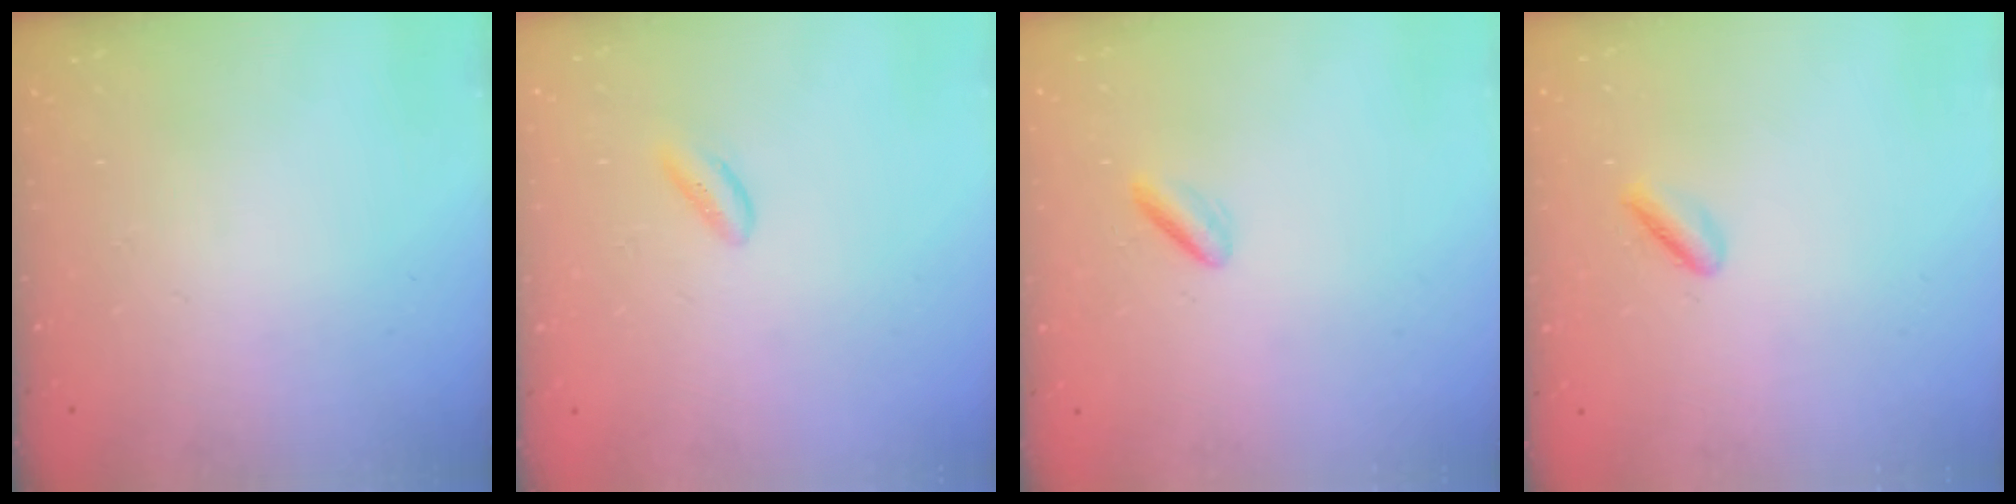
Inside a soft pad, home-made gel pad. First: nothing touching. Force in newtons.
{"total": 1.9, "press": 1.8, "slide": 0.4}
{"total": 1.0, "press": 0.6, "slide": 0.8}
{"total": 1.6, "press": 1.5, "slide": 0.4}